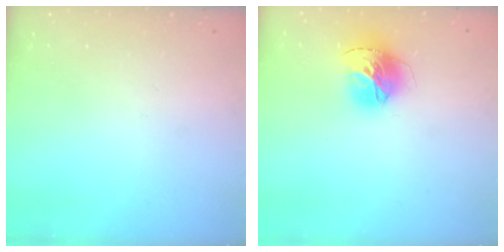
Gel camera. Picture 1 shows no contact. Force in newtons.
{"total": 15.1, "press": 15.0, "slide": 1.5}